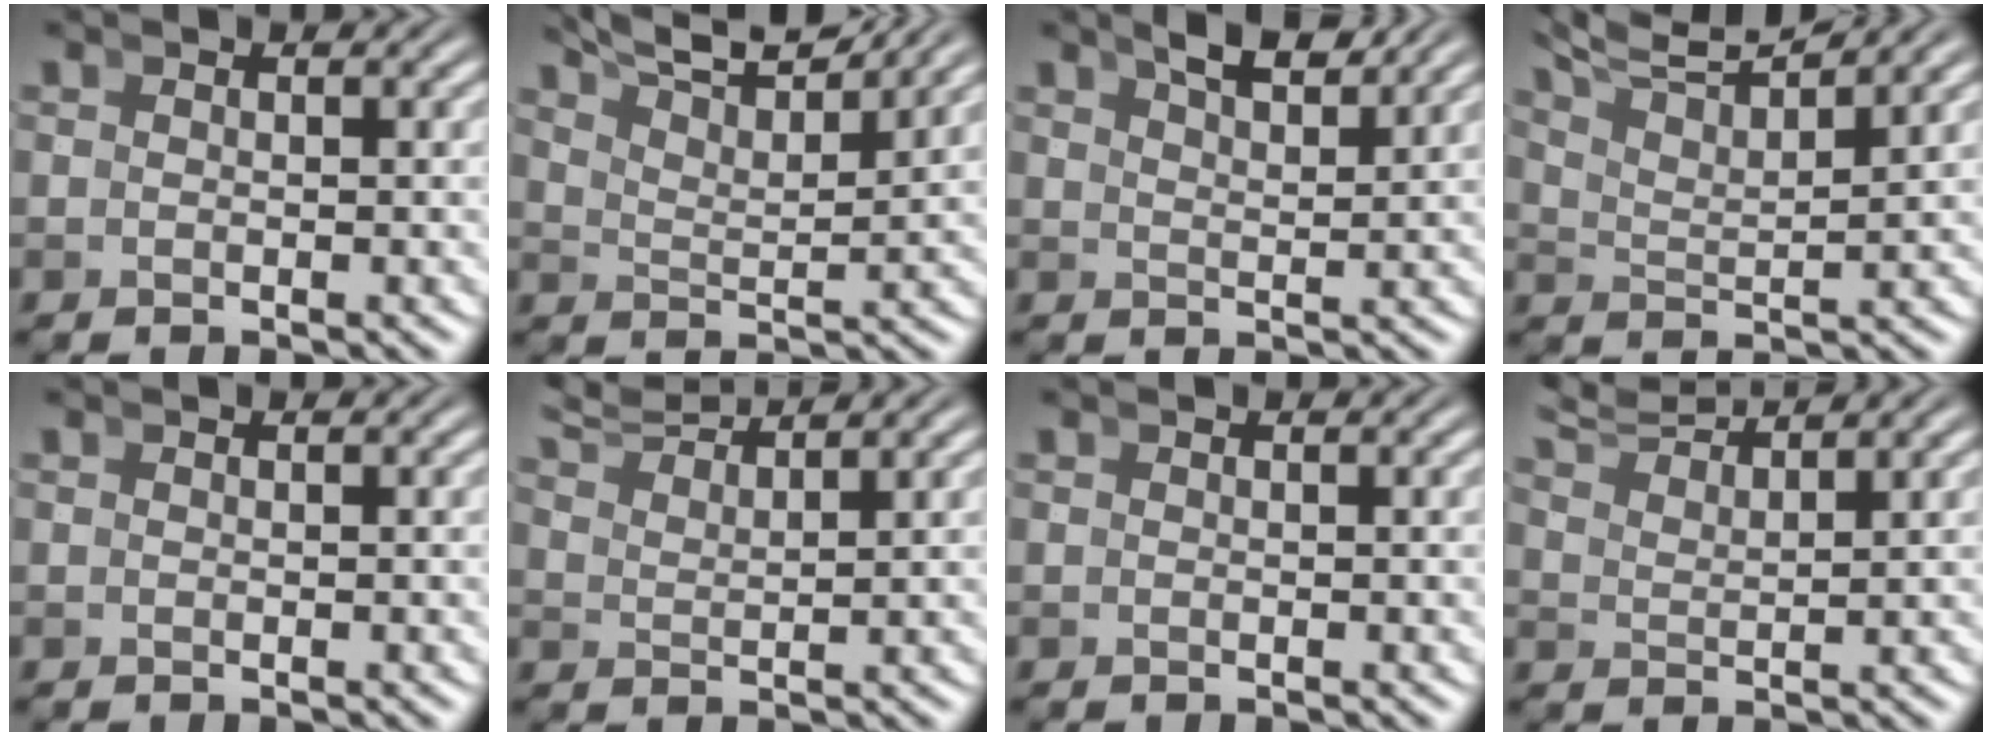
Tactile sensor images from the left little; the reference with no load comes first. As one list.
[{"total": 7.7, "force": [7.1, 0.8, 3.0], "torque": [-0.054, 0.016, 0.112]}, {"total": 3.7, "force": [3.2, -0.2, 1.8], "torque": [-0.015, 0.002, 0.058]}, {"total": 6.7, "force": [5.8, 1.5, 3.1], "torque": [-0.060, 0.015, 0.092]}, {"total": 0.0}, {"total": 4.7, "force": [4.5, -0.2, 1.1], "torque": [-0.015, 0.013, 0.082]}, {"total": 0.0}, {"total": 5.1, "force": [4.9, 0.1, 1.4], "torque": [-0.021, 0.015, 0.087]}]